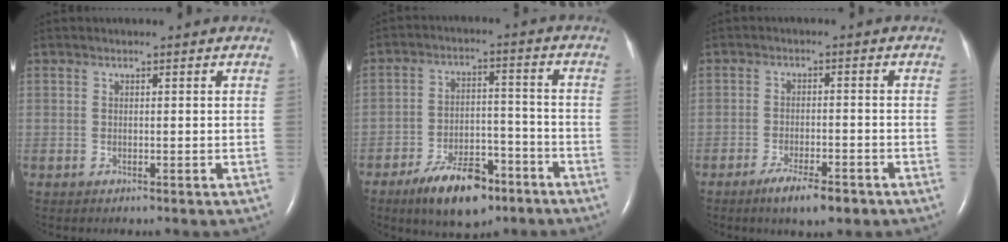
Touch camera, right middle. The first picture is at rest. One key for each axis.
{"total": 11.0, "fx": -7.3, "fy": 4.6, "fz": 6.9, "tx": -0.117, "ty": 0.002, "tz": -0.119}
{"total": 5.8, "fx": -3.9, "fy": 1.3, "fz": 4.0, "tx": -0.072, "ty": -0.007, "tz": -0.060}